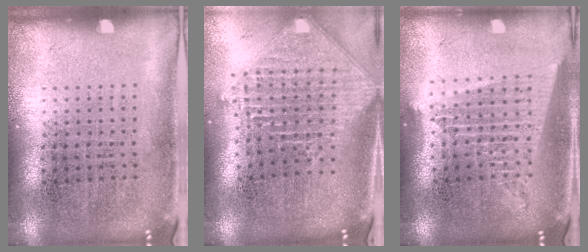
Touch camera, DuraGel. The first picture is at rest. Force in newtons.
{"total": 2.5, "press": 2.0, "slide": 1.6}
{"total": 1.8, "press": 1.6, "slide": 0.9}